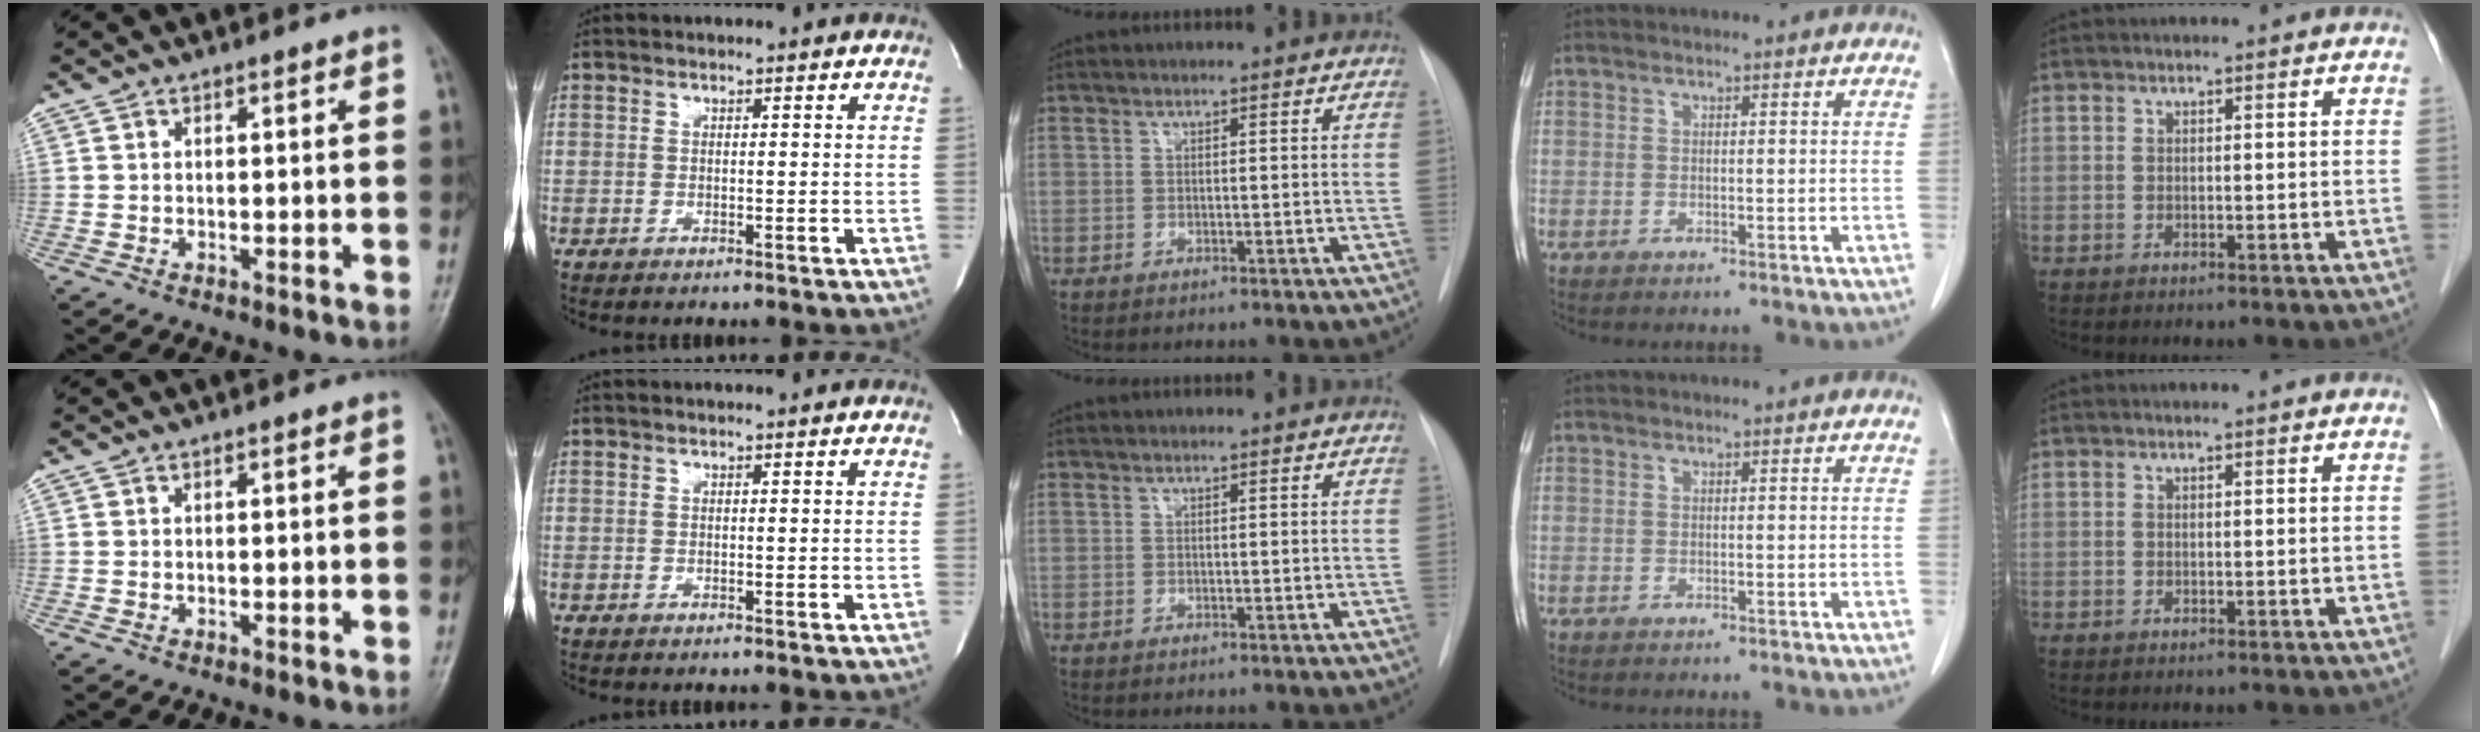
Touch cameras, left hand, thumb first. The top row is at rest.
{}